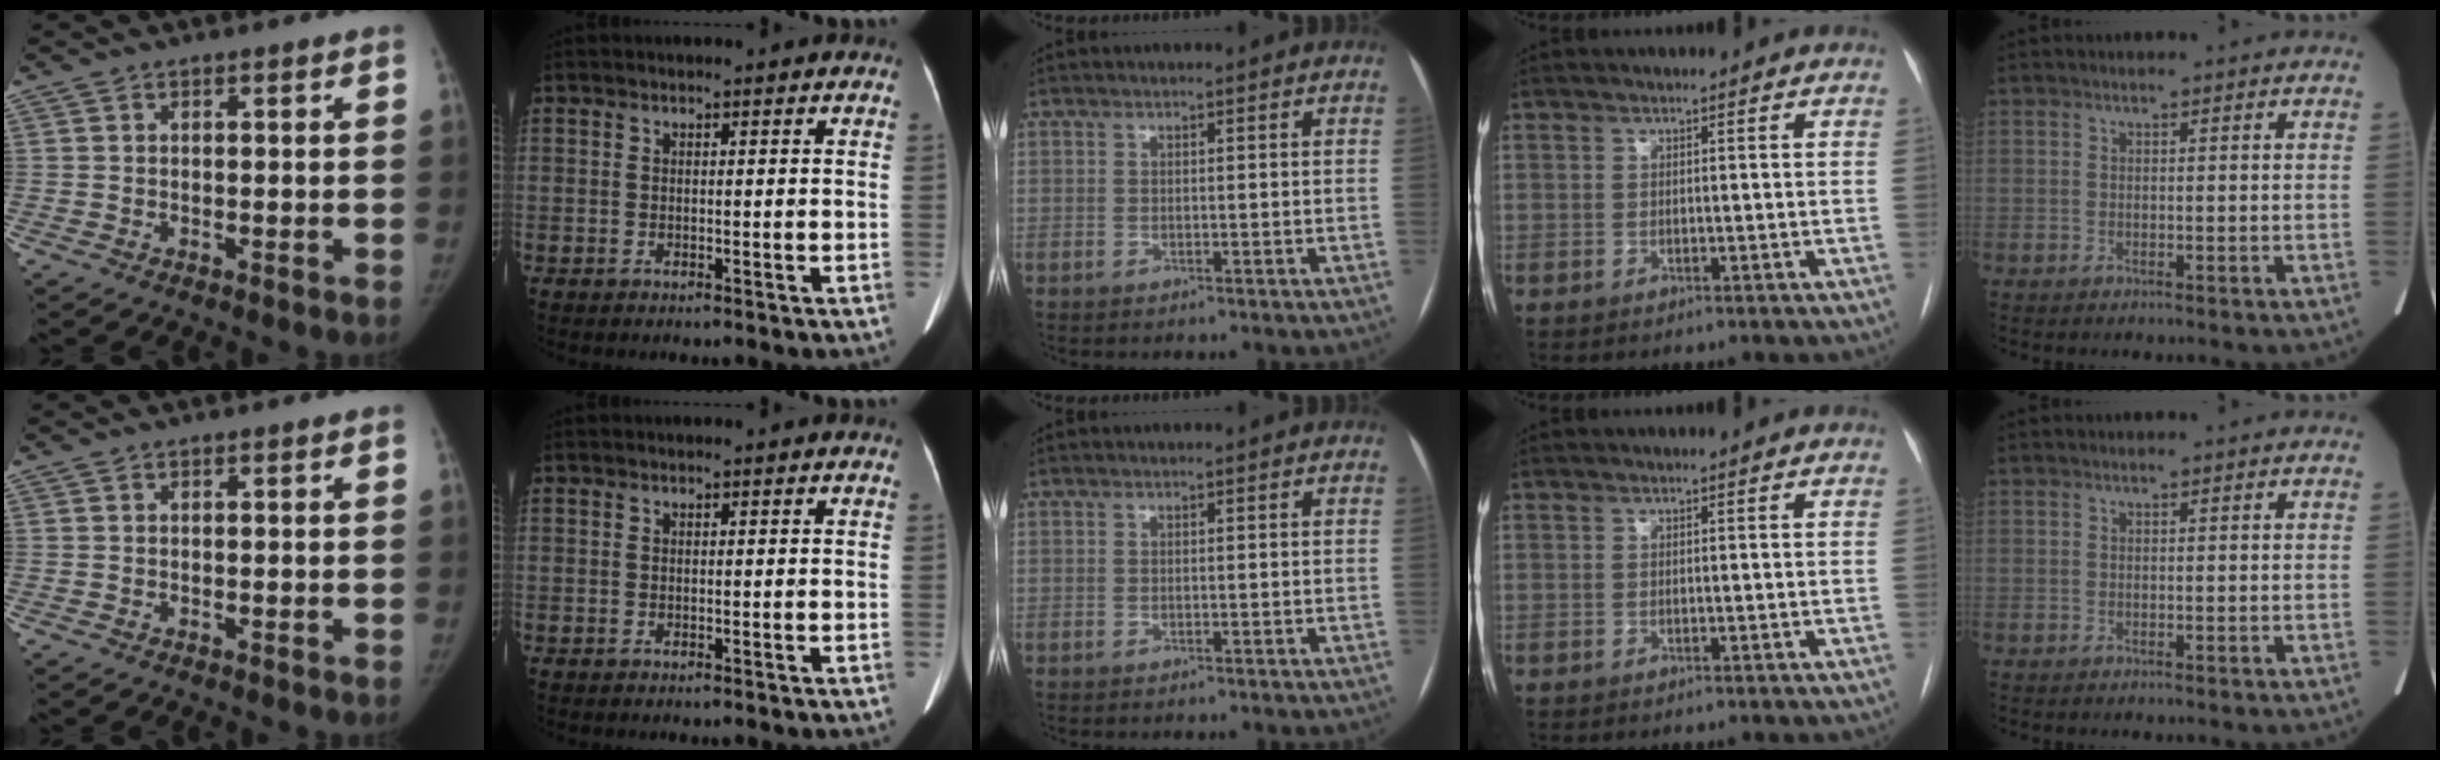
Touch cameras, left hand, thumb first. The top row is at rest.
{}